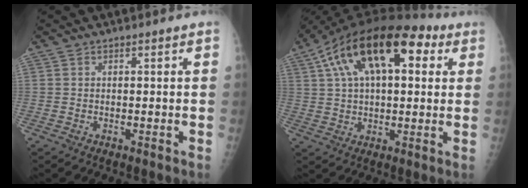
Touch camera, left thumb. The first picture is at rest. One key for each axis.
{"total": 19.1, "fx": 7.1, "fy": 9.7, "fz": 14.9, "tx": -0.231, "ty": 0.029, "tz": 0.110}